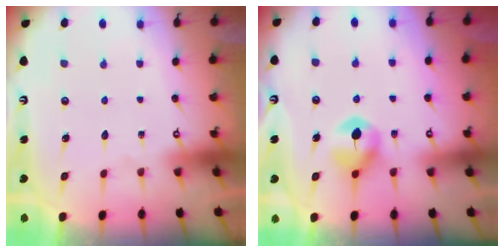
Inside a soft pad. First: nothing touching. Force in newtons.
{"total": 7.1, "press": 7.1, "slide": 0.4}